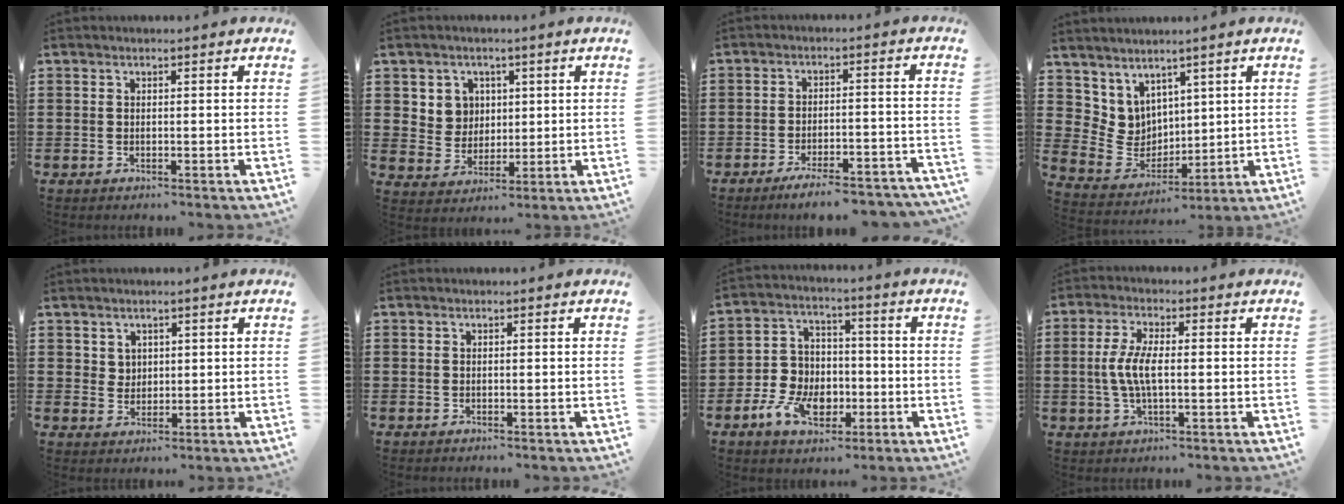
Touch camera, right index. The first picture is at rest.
{"total": 5.4, "force": [2.0, 4.9, 1.0], "torque": [-0.046, 0.016, 0.038]}
{"total": 5.5, "force": [-4.8, 0.3, 2.7], "torque": [-0.043, -0.005, -0.087]}
{"total": 6.1, "force": [3.5, 5.0, 0.6], "torque": [-0.052, -0.018, 0.070]}
{"total": 2.5, "force": [1.6, 1.9, 0.3], "torque": [-0.014, 0.009, 0.030]}
{"total": 0.0}
{"total": 8.2, "force": [-2.8, 6.3, 4.4], "torque": [-0.108, 0.018, -0.052]}
{"total": 5.4, "force": [-0.6, 1.7, 5.1], "torque": [-0.119, -0.005, -0.020]}